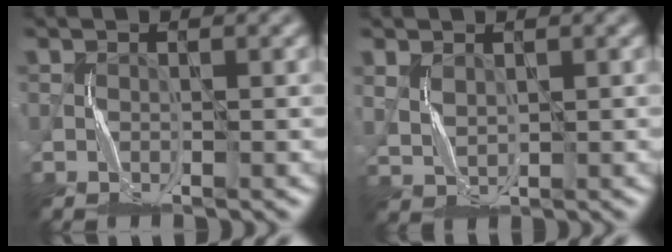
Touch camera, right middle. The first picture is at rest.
{"total": 1.7, "force": [1.2, 1.0, 0.6], "torque": [-0.025, -0.002, 0.031]}